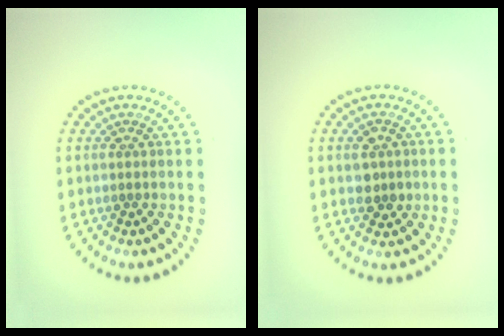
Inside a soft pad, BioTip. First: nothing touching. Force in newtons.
{"total": 2.2, "press": 2.1, "slide": 0.2}